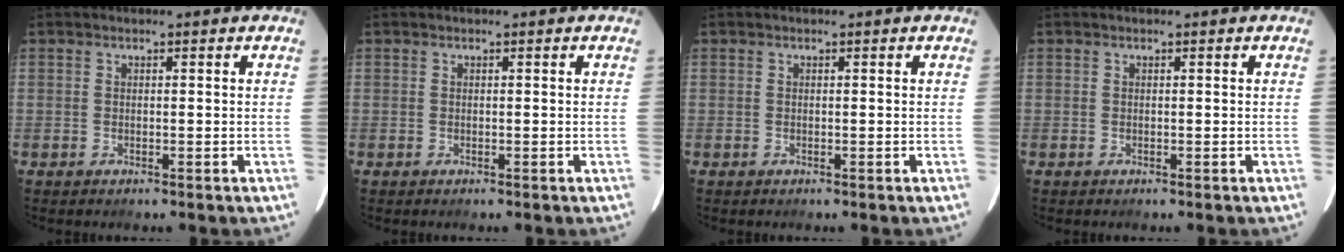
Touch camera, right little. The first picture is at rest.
{"total": 0.0}
{"total": 0.0}
{"total": 0.0}